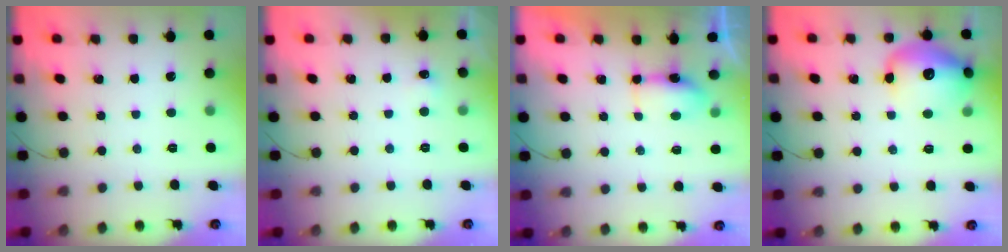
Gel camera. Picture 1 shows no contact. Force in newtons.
{"total": 3.7, "press": 3.5, "slide": 0.9}
{"total": 12.4, "press": 6.0, "slide": 10.9}
{"total": 14.9, "press": 14.8, "slide": 1.4}